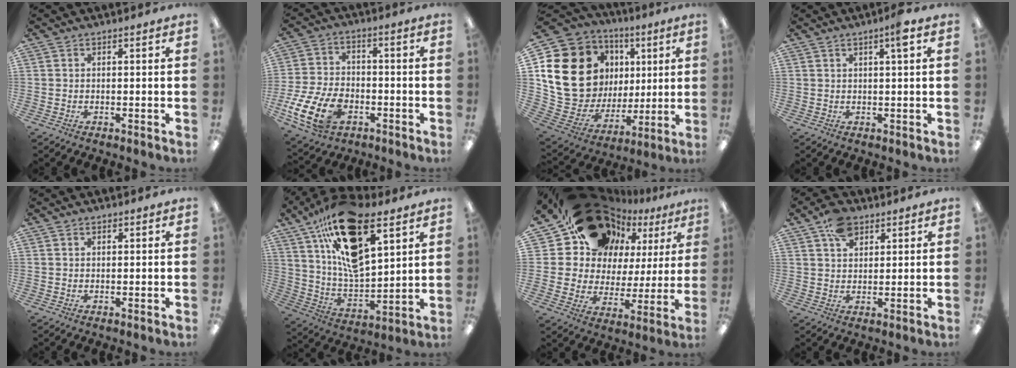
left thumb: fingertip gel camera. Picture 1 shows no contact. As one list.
[{"total": 14.9, "force": [-6.2, 9.2, 10.0], "torque": [-0.210, 0.030, -0.104]}, {"total": 21.7, "force": [5.7, 17.7, 11.2], "torque": [-0.250, -0.030, 0.136]}, {"total": 3.5, "force": [1.7, 0.2, 3.0], "torque": [-0.055, -0.001, 0.026]}, {"total": 0.9, "force": [0.6, 0.5, 0.3], "torque": [-0.006, 0.002, 0.011]}, {"total": 21.6, "force": [13.1, 9.0, 14.6], "torque": [-0.270, -0.073, 0.229]}, {"total": 21.1, "force": [15.9, 12.1, 6.9], "torque": [-0.132, -0.100, 0.307]}, {"total": 6.8, "force": [4.1, 4.3, 3.3], "torque": [-0.062, -0.003, 0.077]}]